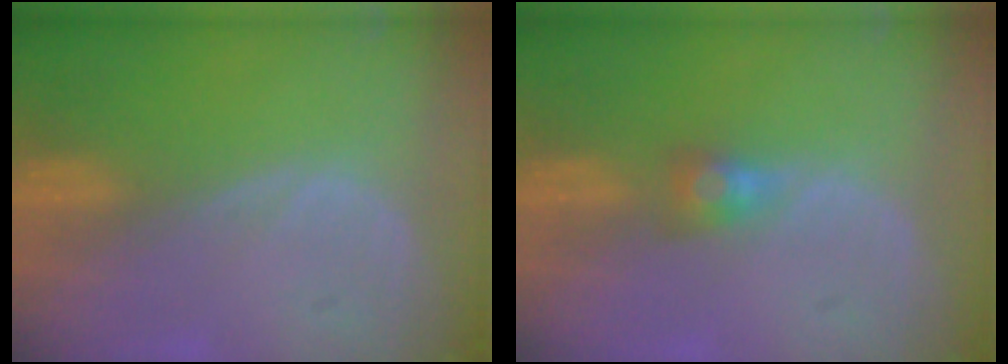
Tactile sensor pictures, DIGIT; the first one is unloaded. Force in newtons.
{"total": 3.0, "press": 2.5, "slide": 1.6}